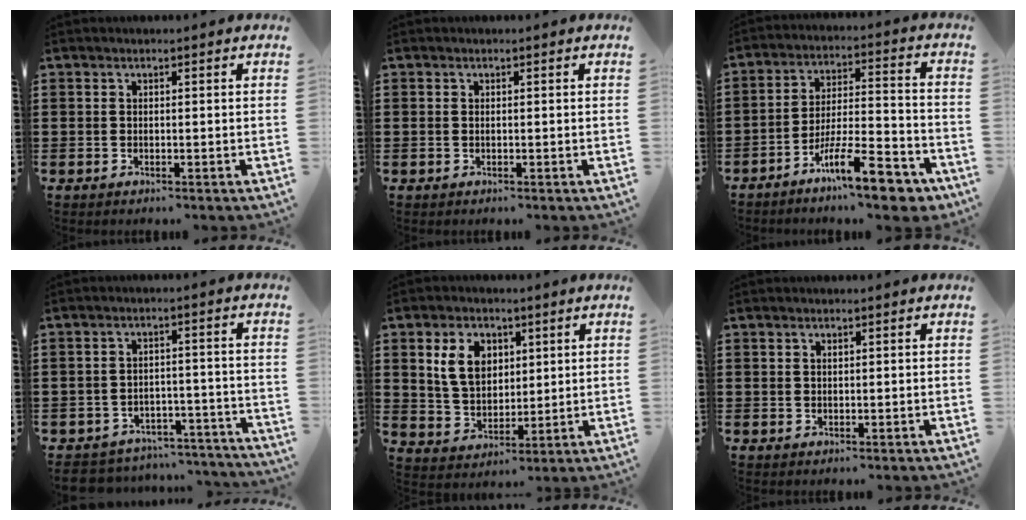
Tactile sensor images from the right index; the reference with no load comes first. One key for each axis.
{"total": 0.0}
{"total": 14.1, "fx": -9.9, "fy": 2.8, "fz": 9.6, "tx": -0.148, "ty": 0.039, "tz": -0.172}
{"total": 4.2, "fx": -4.1, "fy": 0.8, "fz": 0.4, "tx": -0.013, "ty": 0.007, "tz": -0.086}
{"total": 7.7, "fx": 2.7, "fy": 5.5, "fz": 4.7, "tx": -0.104, "ty": 0.009, "tz": 0.044}
{"total": 0.5, "fx": 0.3, "fy": 0.3, "fz": 0.3, "tx": -0.008, "ty": 0.000, "tz": 0.006}